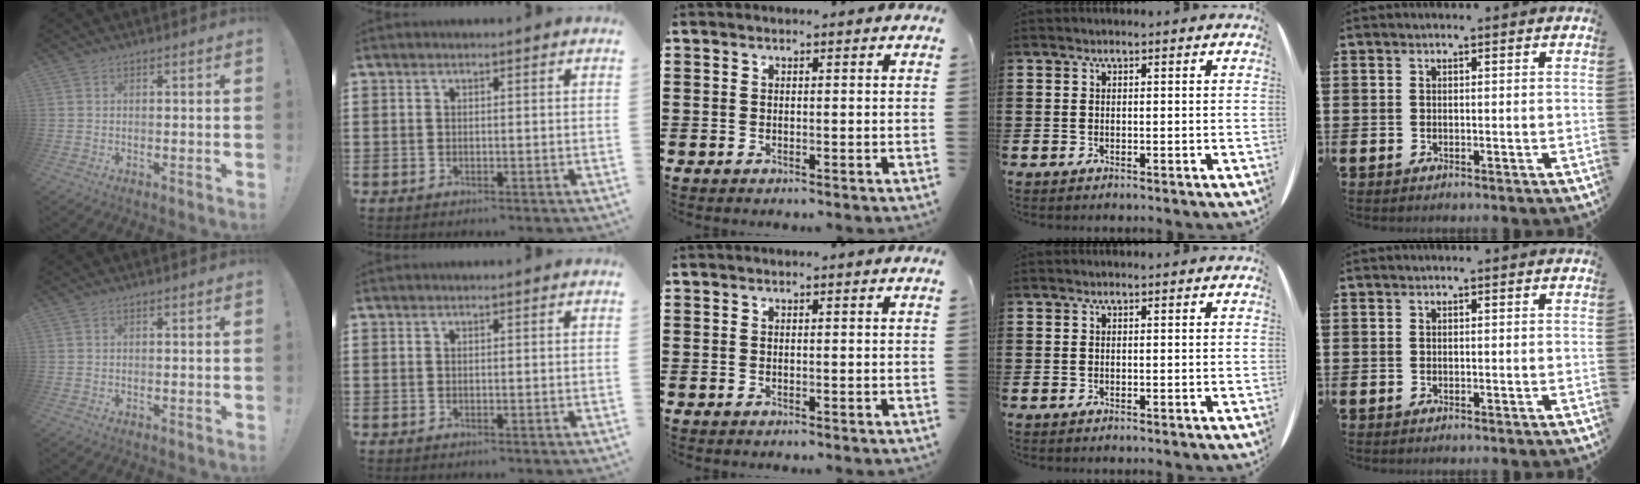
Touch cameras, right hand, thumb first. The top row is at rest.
{}